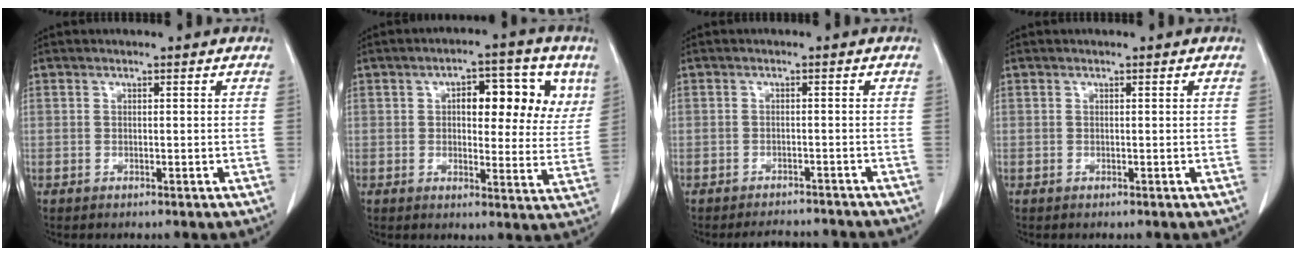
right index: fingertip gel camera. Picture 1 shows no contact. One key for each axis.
{"total": 11.5, "fx": 4.3, "fy": 5.1, "fz": 9.4, "tx": -0.108, "ty": 0.022, "tz": 0.055}
{"total": 5.0, "fx": -4.7, "fy": 1.7, "fz": 0.1, "tx": 0.005, "ty": 0.002, "tz": -0.061}
{"total": 0.0}